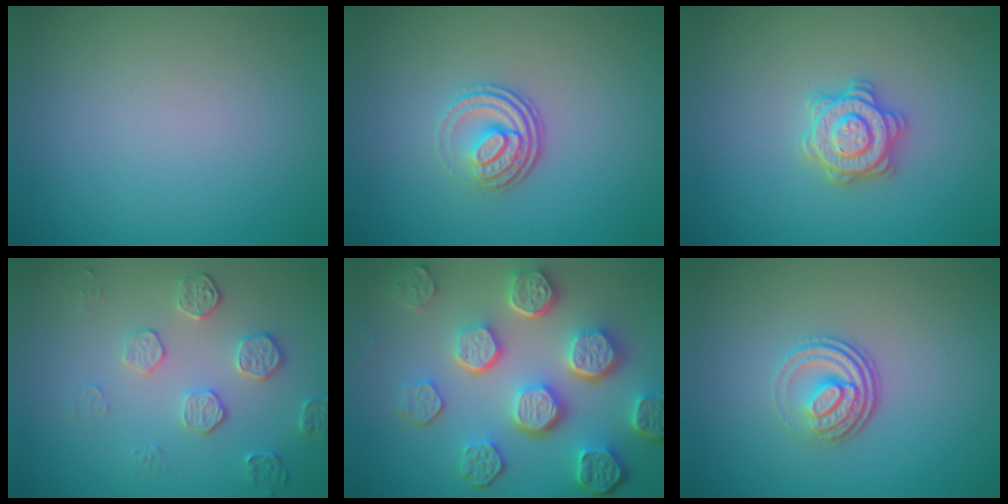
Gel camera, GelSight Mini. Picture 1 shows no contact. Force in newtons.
{"total": 3.5, "press": 2.6, "slide": 2.4}
{"total": 3.3, "press": 3.2, "slide": 0.9}
{"total": 2.2, "press": 1.8, "slide": 1.2}
{"total": 8.4, "press": 6.2, "slide": 5.6}
{"total": 3.5, "press": 2.6, "slide": 2.4}